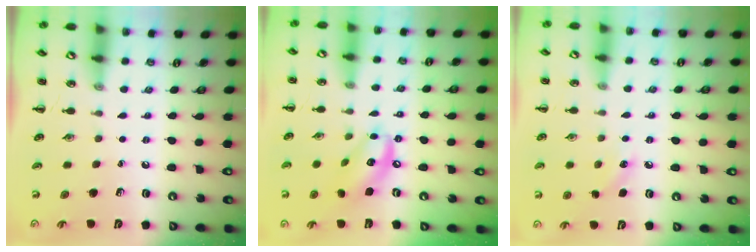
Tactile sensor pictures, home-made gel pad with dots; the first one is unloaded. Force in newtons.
{"total": 12.0, "press": 11.8, "slide": 2.1}
{"total": 6.8, "press": 6.5, "slide": 2.1}